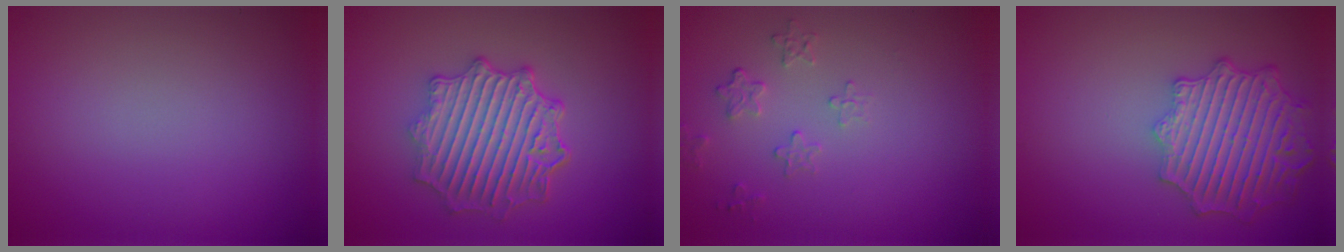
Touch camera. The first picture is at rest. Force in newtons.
{"total": 6.1, "press": 5.1, "slide": 3.3}
{"total": 1.6, "press": 0.9, "slide": 1.4}
{"total": 6.4, "press": 5.6, "slide": 3.1}